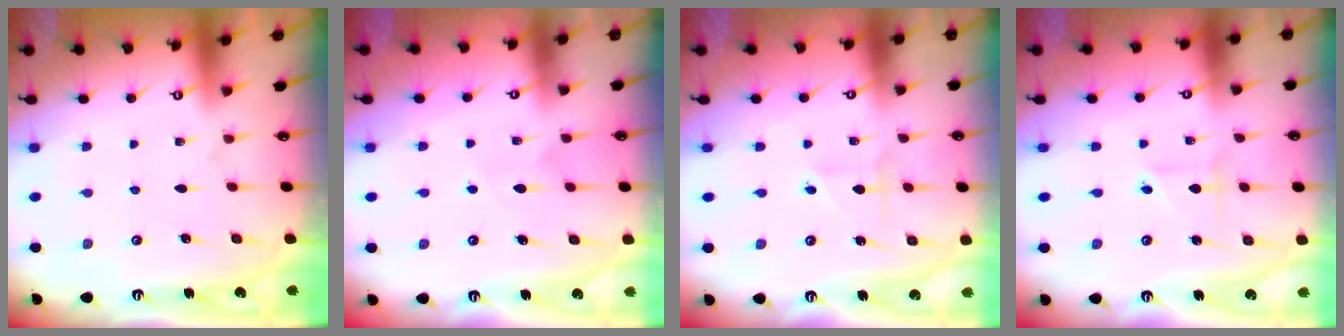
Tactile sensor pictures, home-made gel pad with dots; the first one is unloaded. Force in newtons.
{"total": 5.3, "press": 5.3, "slide": 0.7}
{"total": 1.9, "press": 1.6, "slide": 0.9}
{"total": 2.2, "press": 2.2, "slide": 0.3}